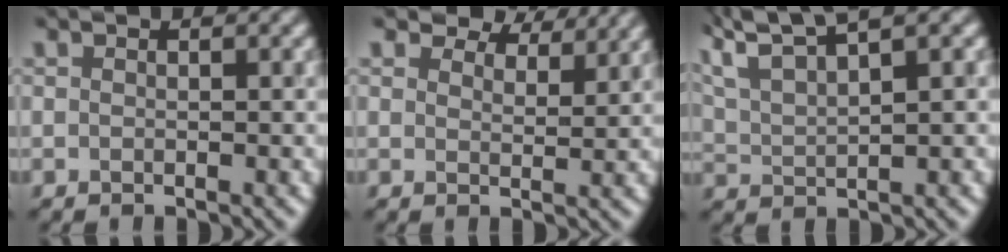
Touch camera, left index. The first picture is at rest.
{"total": 5.4, "force": [4.6, 1.8, 2.0], "torque": [-0.038, -0.003, 0.069]}
{"total": 7.2, "force": [5.8, 1.1, 4.2], "torque": [-0.073, 0.025, 0.088]}